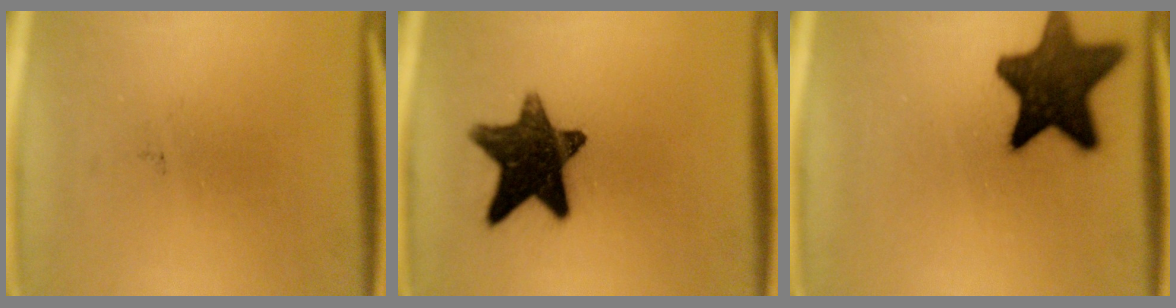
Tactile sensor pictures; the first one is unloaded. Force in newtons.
{"total": 13.7}
{"total": 14.1}